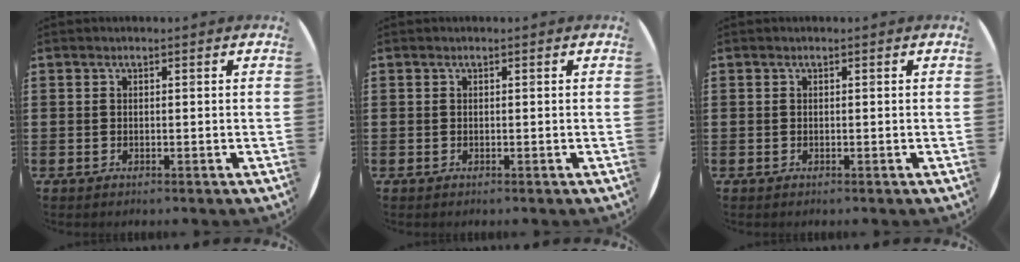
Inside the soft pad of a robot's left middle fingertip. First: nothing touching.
{"total": 0.0}
{"total": 0.0}